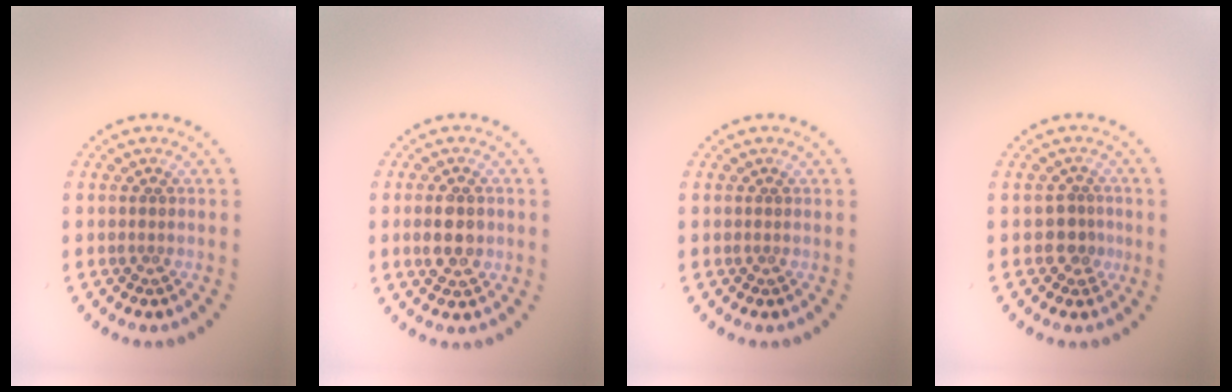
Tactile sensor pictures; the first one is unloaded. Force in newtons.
{"total": 2.6, "press": 2.6, "slide": 0.2}
{"total": 0.0}
{"total": 1.9, "press": 1.6, "slide": 1.0}